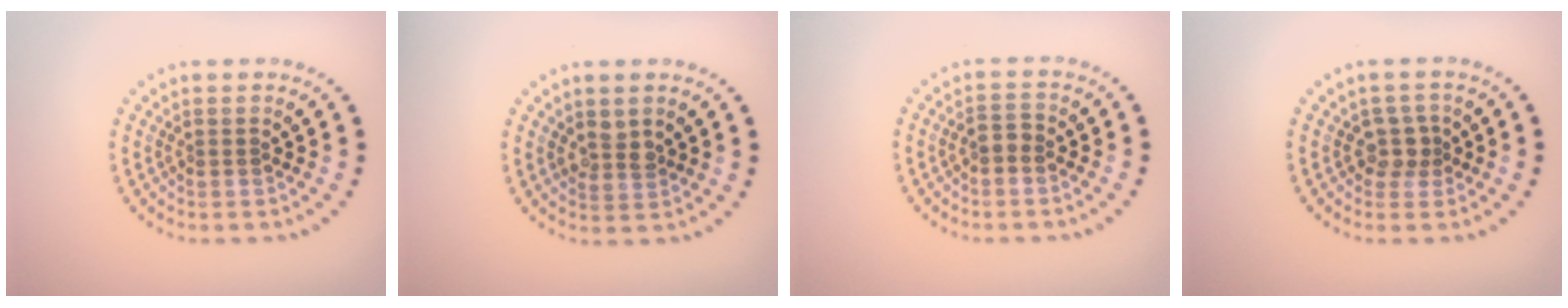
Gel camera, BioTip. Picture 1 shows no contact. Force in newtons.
{"total": 1.8, "press": 1.6, "slide": 0.6}
{"total": 1.2, "press": 1.1, "slide": 0.3}
{"total": 2.0, "press": 1.7, "slide": 1.1}